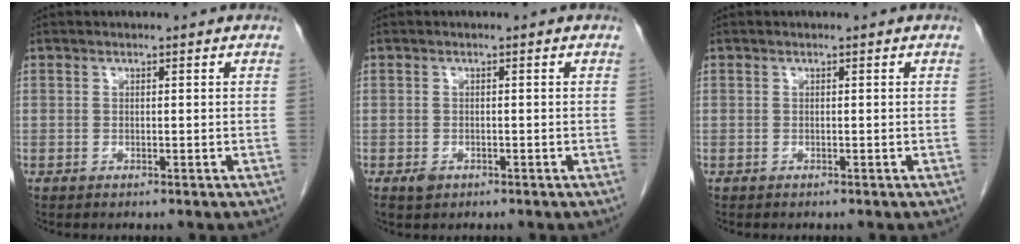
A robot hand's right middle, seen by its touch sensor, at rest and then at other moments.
{"total": 1.4, "force": [-0.8, 0.9, 0.7], "torque": [-0.012, 0.001, -0.006]}
{"total": 0.0}